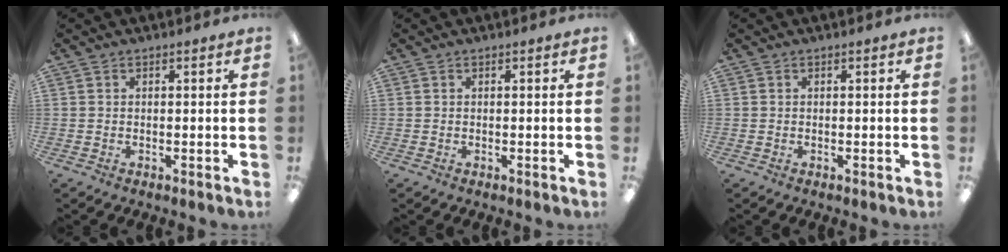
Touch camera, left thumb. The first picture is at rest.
{"total": 0.0}
{"total": 0.0}